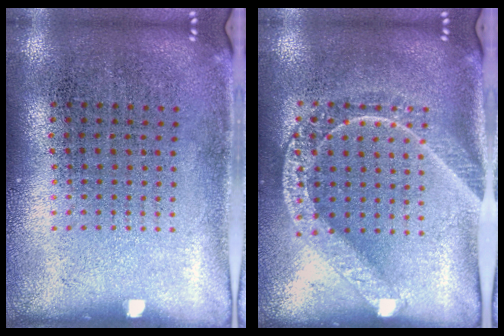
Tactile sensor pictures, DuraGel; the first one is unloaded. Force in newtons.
{"total": 1.9, "press": 1.7, "slide": 0.9}